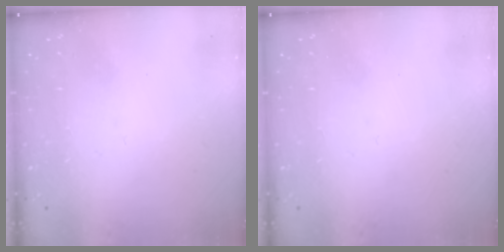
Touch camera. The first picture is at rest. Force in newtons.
{"total": 0.0}